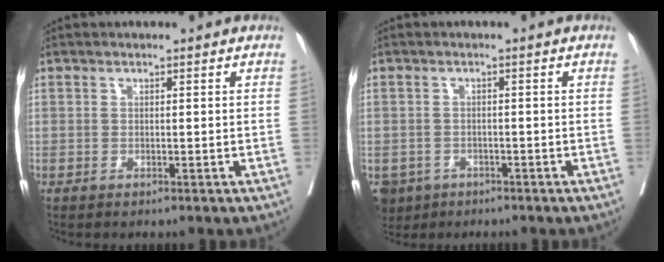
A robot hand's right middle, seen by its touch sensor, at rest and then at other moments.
{"total": 4.7, "force": [-3.0, 3.5, 1.0], "torque": [-0.017, 0.001, -0.047]}